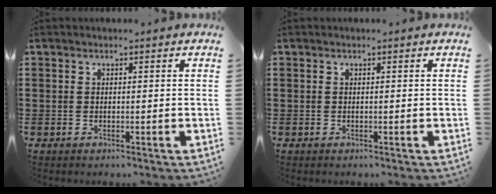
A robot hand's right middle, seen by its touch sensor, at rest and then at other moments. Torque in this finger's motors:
{"motor_torque": [-1.49, 0.64, -0.03, -0.01]}